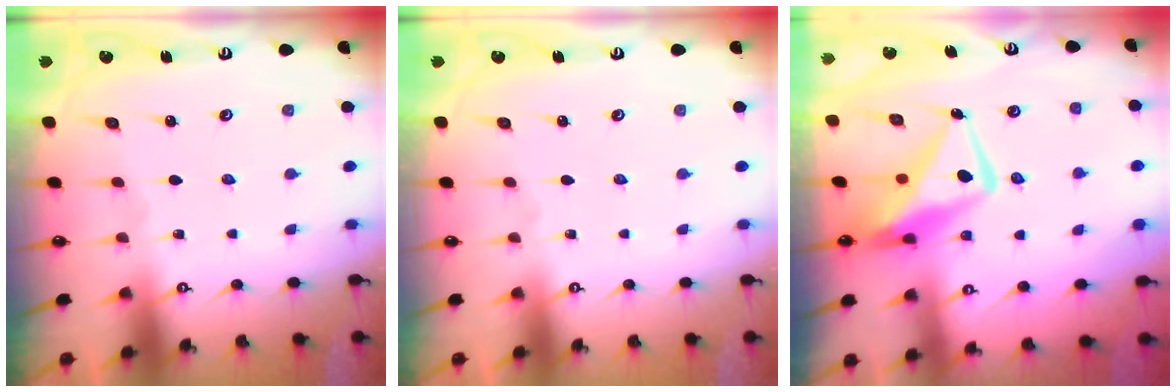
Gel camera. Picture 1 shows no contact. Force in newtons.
{"total": 0.0}
{"total": 11.6, "press": 11.5, "slide": 1.6}